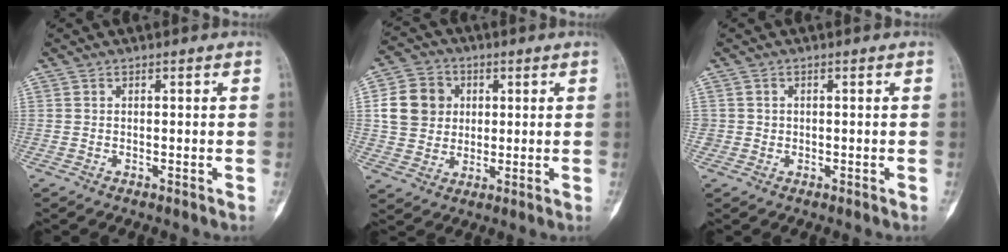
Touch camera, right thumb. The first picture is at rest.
{"total": 10.7, "force": [1.8, 9.4, 4.7], "torque": [-0.062, 0.005, 0.030]}
{"total": 1.2, "force": [0.1, 1.2, 0.0], "torque": [0.012, 0.005, -0.001]}